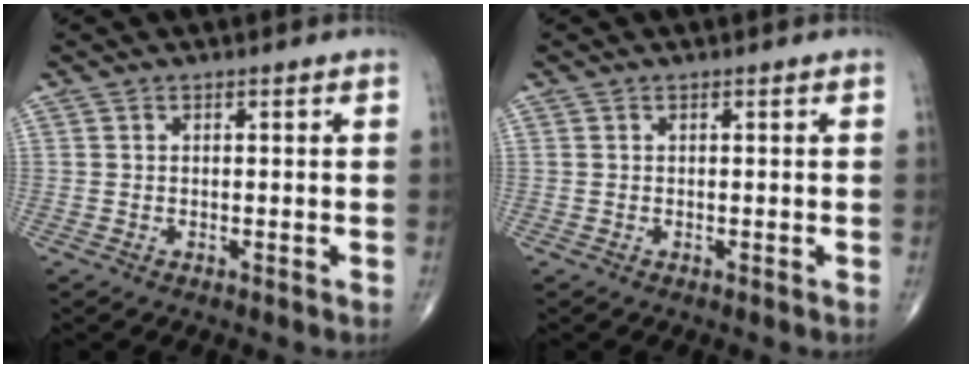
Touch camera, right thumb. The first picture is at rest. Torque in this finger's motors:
{"motor_torque": [-0.08, 0.20, 0.09, 0.04, 0.01]}